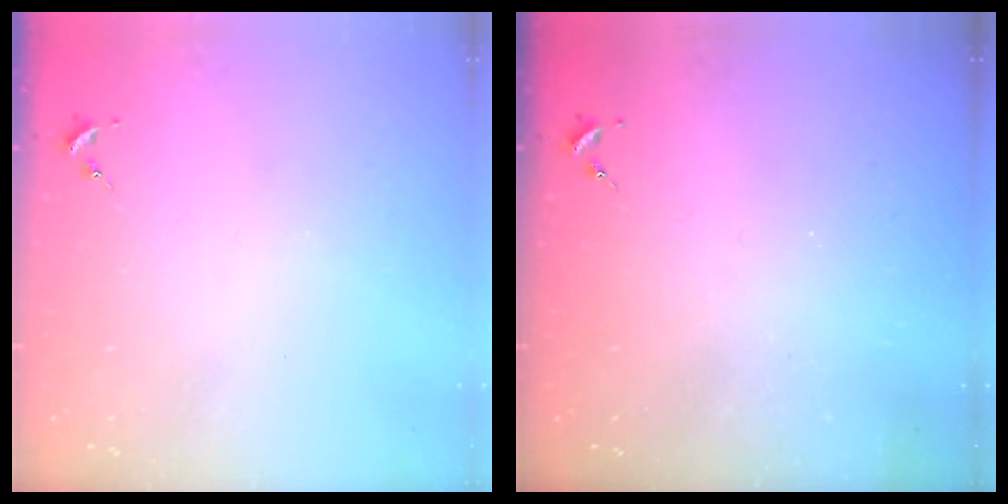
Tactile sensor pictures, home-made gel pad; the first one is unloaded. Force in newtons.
{"total": 0.0}